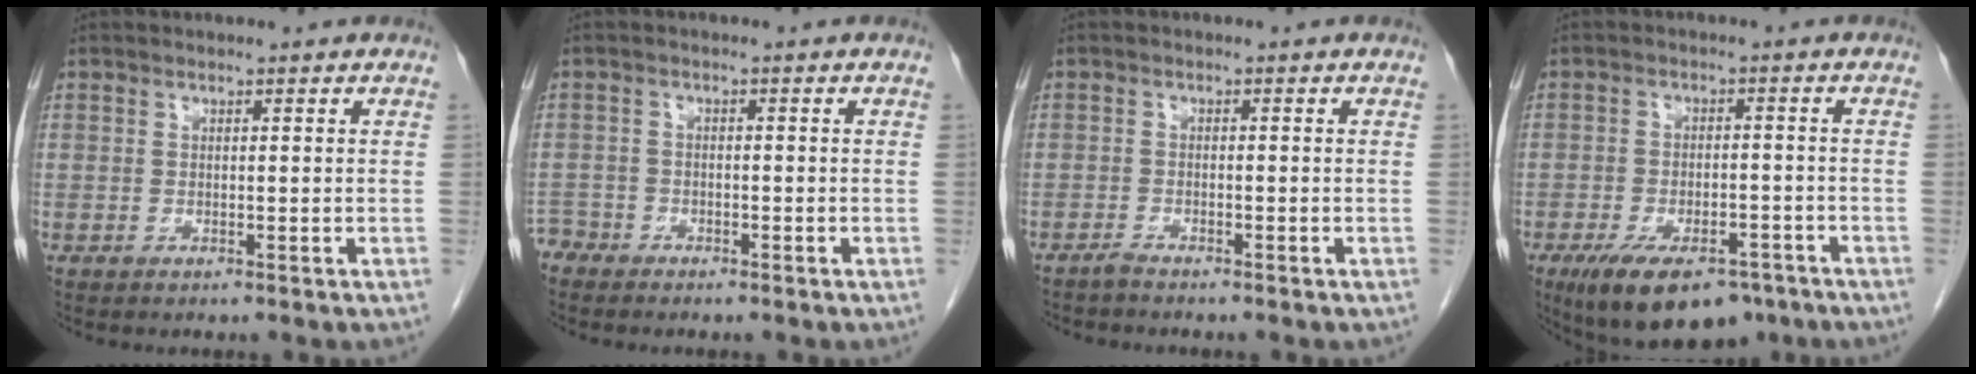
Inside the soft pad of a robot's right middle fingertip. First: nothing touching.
{"total": 2.4, "force": [-2.2, 0.9, -0.4], "torque": [0.007, 0.000, -0.045]}
{"total": 1.1, "force": [-1.1, -0.1, 0.1], "torque": [-0.008, -0.002, -0.021]}
{"total": 12.6, "force": [-8.6, 5.4, 7.4], "torque": [-0.122, -0.005, -0.130]}